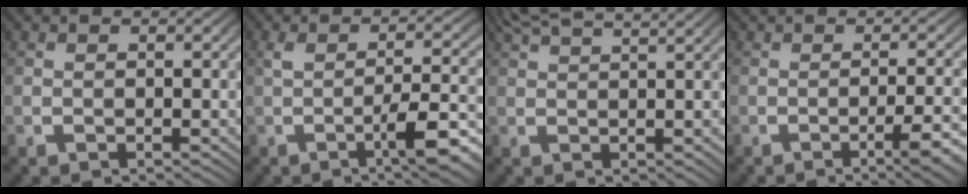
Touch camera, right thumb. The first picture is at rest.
{"total": 5.5, "force": [-1.4, 1.5, 5.1], "torque": [-0.076, 0.002, -0.017]}
{"total": 4.1, "force": [3.5, 0.4, 2.1], "torque": [-0.027, 0.005, 0.059]}
{"total": 4.2, "force": [-1.8, 0.9, 3.6], "torque": [-0.050, 0.006, -0.032]}